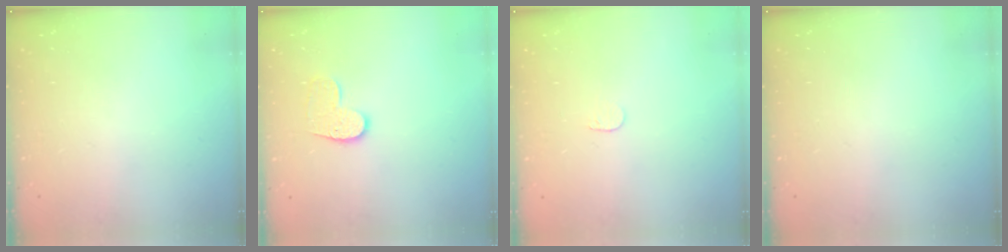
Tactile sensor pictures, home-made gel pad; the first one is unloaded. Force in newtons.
{"total": 8.2, "press": 8.2, "slide": 0.2}
{"total": 3.6, "press": 3.6, "slide": 0.3}
{"total": 0.0}